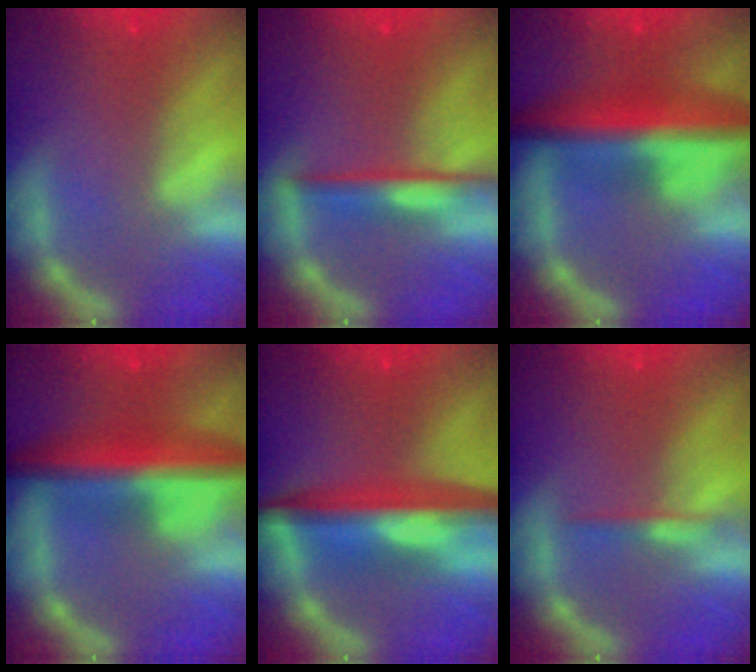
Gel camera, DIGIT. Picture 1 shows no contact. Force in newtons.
{"total": 3.5}
{"total": 10.0}
{"total": 9.0}
{"total": 9.0}
{"total": 1.4}